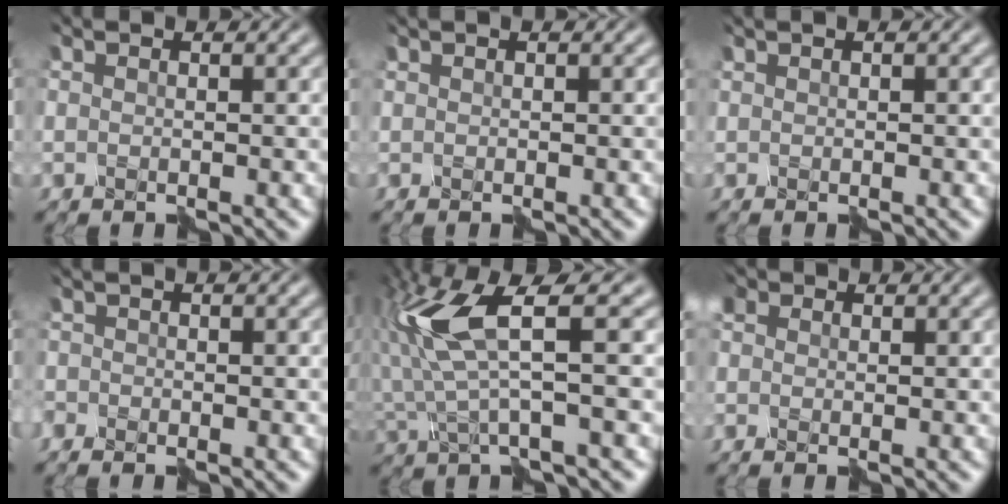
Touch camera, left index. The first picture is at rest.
{"total": 0.0}
{"total": 0.0}
{"total": 1.7, "force": [-1.6, 0.7, 0.3], "torque": [-0.009, -0.003, -0.031]}
{"total": 6.3, "force": [0.6, 1.0, 6.2], "torque": [-0.150, 0.002, 0.020]}
{"total": 3.2, "force": [0.9, 2.2, 2.0], "torque": [-0.049, 0.006, 0.008]}